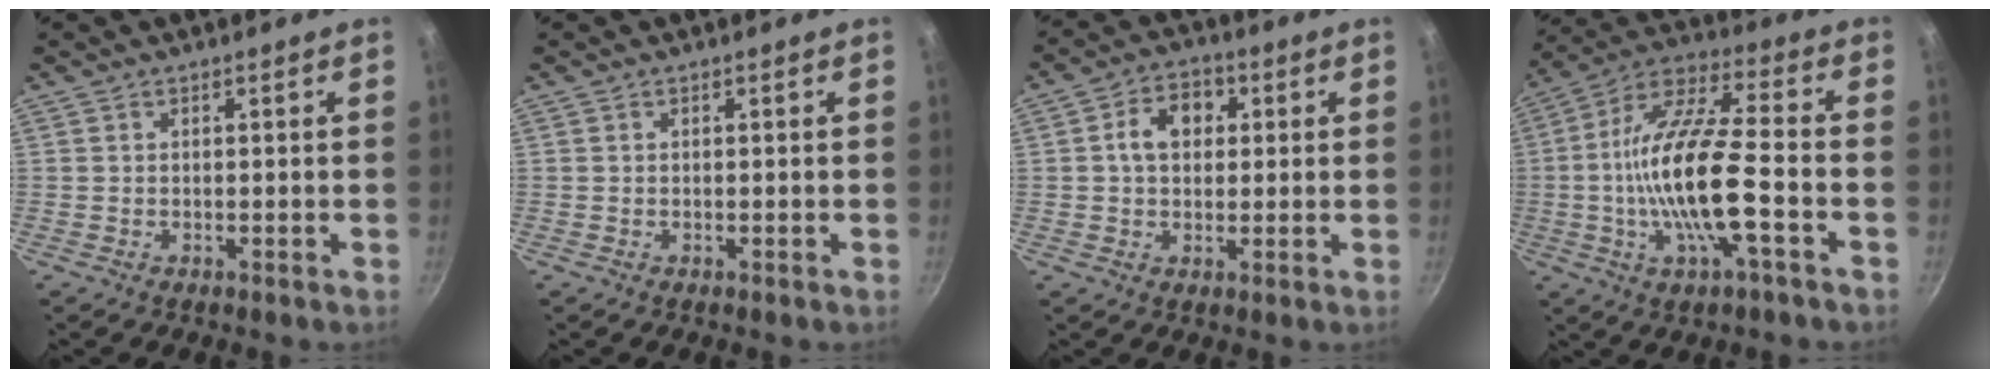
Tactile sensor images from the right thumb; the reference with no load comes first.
{"total": 0.0}
{"total": 7.5, "force": [1.4, 5.7, 4.8], "torque": [-0.051, 0.012, 0.012]}
{"total": 17.8, "force": [-3.8, 4.8, 16.7], "torque": [-0.318, 0.032, -0.084]}